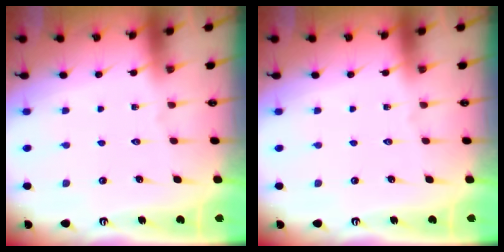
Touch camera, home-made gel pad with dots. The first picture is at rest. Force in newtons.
{"total": 0.0}